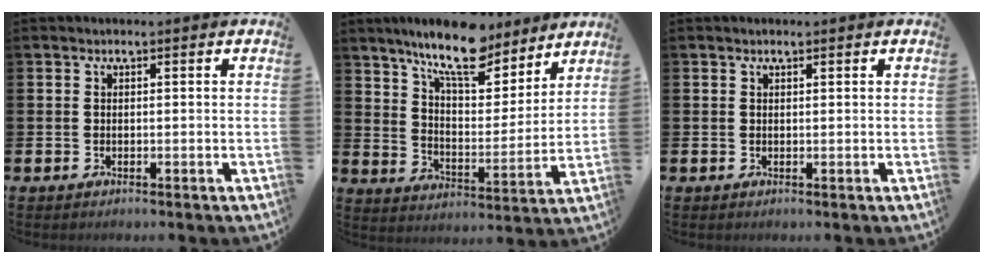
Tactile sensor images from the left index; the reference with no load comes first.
{"total": 11.4, "force": [9.9, 3.1, 4.8], "torque": [-0.112, -0.052, 0.174]}
{"total": 0.6, "force": [0.6, 0.2, 0.1], "torque": [0.008, -0.002, 0.007]}